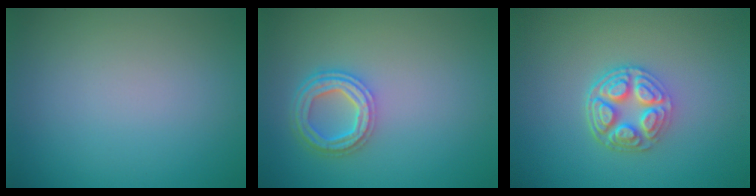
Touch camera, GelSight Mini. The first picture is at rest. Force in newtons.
{"total": 4.2, "press": 3.3, "slide": 2.7}
{"total": 4.8, "press": 3.6, "slide": 3.2}